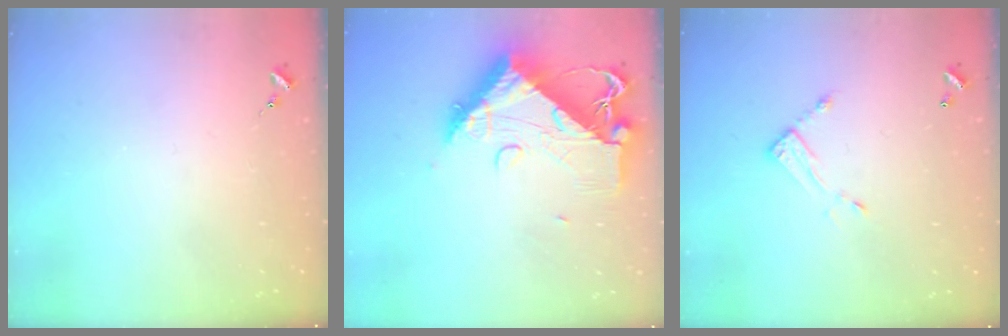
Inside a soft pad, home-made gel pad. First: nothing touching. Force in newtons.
{"total": 14.6, "press": 14.5, "slide": 1.5}
{"total": 7.2, "press": 7.2, "slide": 0.3}